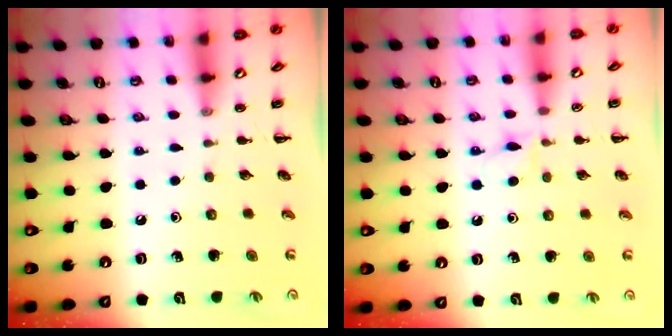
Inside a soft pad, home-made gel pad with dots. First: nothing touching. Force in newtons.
{"total": 3.9, "press": 3.9, "slide": 0.8}